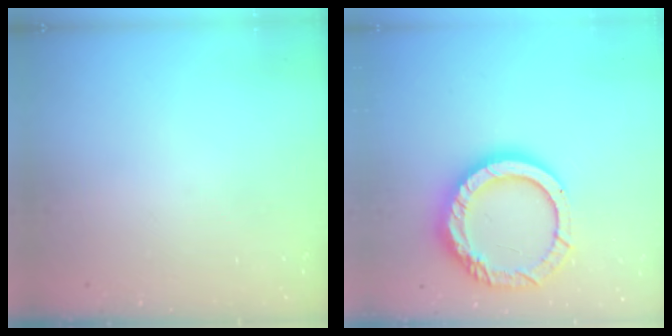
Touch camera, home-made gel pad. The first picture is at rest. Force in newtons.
{"total": 17.4, "press": 17.3, "slide": 1.6}